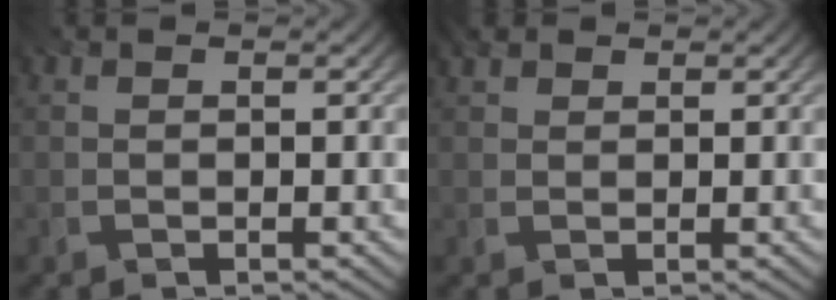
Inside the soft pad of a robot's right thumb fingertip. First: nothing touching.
{"total": 1.6, "force": [1.1, 1.0, 0.7], "torque": [-0.016, 0.005, 0.022]}